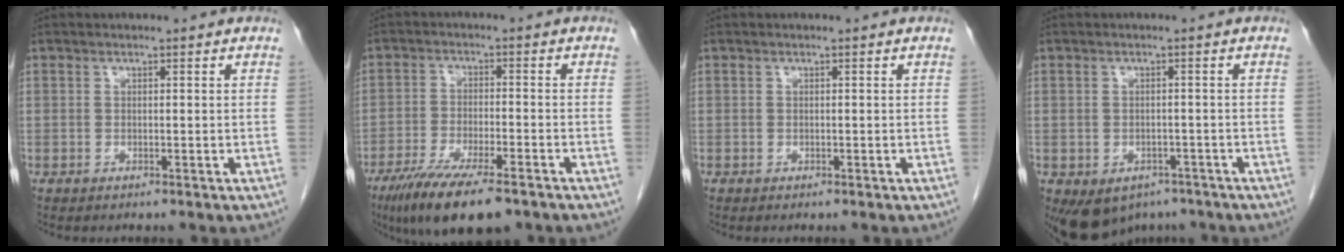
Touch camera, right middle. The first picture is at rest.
{"total": 12.1, "force": [-8.5, 2.4, 8.3], "torque": [-0.139, -0.026, -0.137]}
{"total": 0.0}
{"total": 7.8, "force": [-4.9, 5.5, 2.7], "torque": [-0.043, 0.008, -0.061]}